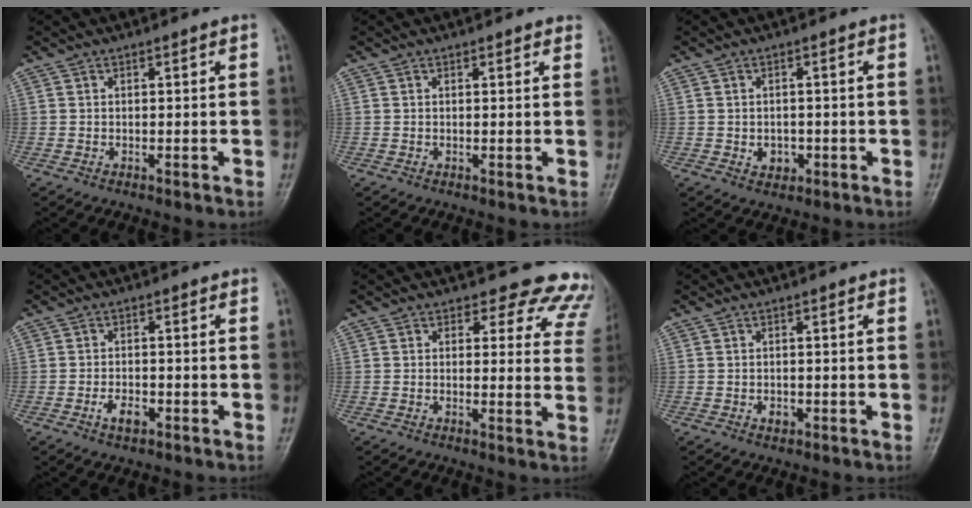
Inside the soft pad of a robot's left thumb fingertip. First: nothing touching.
{"total": 1.4, "force": [1.2, 0.5, 0.5], "torque": [0.001, 0.000, 0.010]}
{"total": 2.9, "force": [-0.7, 2.4, 1.5], "torque": [-0.010, 0.002, -0.004]}
{"total": 3.3, "force": [-1.6, 1.8, 2.2], "torque": [-0.036, 0.006, -0.028]}
{"total": 12.0, "force": [10.6, 5.4, 1.7], "torque": [0.040, -0.067, 0.081]}
{"total": 1.5, "force": [-0.5, 1.1, 0.8], "torque": [-0.006, 0.002, -0.006]}